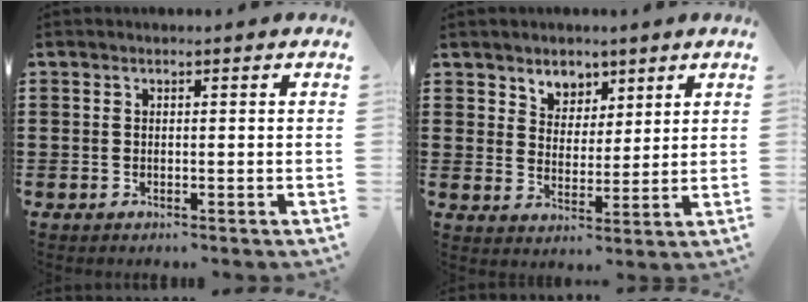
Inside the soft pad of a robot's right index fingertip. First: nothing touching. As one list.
[{"total": 4.3, "force": [3.3, 2.7, 0.2], "torque": [-0.023, 0.004, 0.062]}]